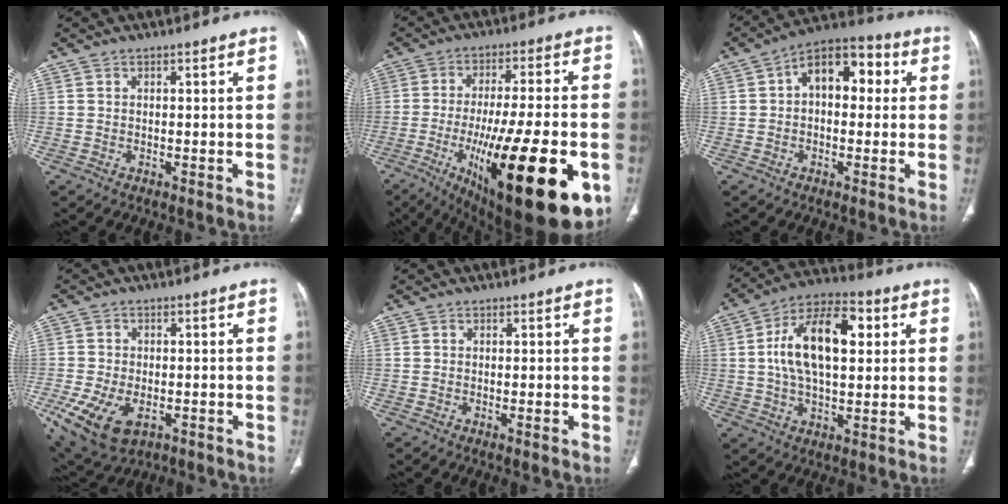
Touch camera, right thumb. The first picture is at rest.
{"total": 29.8, "force": [-9.4, 8.9, 26.8], "torque": [-0.374, -0.011, -0.121]}
{"total": 11.5, "force": [1.9, 7.1, 8.9], "torque": [-0.099, 0.036, 0.017]}
{"total": 11.8, "force": [-4.8, 7.0, 8.2], "torque": [-0.168, 0.002, -0.071]}
{"total": 1.3, "force": [-0.4, 0.2, 1.2], "torque": [-0.020, -0.002, -0.004]}
{"total": 16.7, "force": [3.0, 8.7, 13.9], "torque": [-0.233, 0.020, 0.047]}